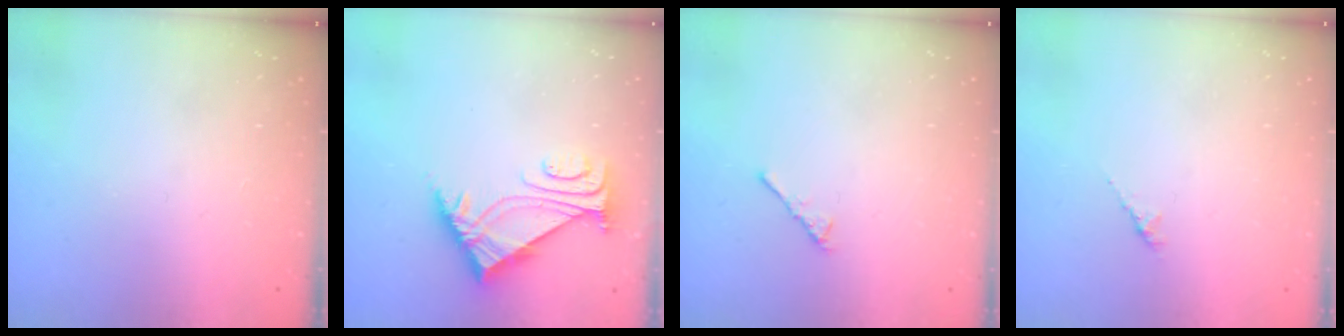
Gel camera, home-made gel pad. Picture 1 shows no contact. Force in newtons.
{"total": 5.5, "press": 5.3, "slide": 1.1}
{"total": 2.9, "press": 2.8, "slide": 0.7}
{"total": 1.5, "press": 1.4, "slide": 0.5}